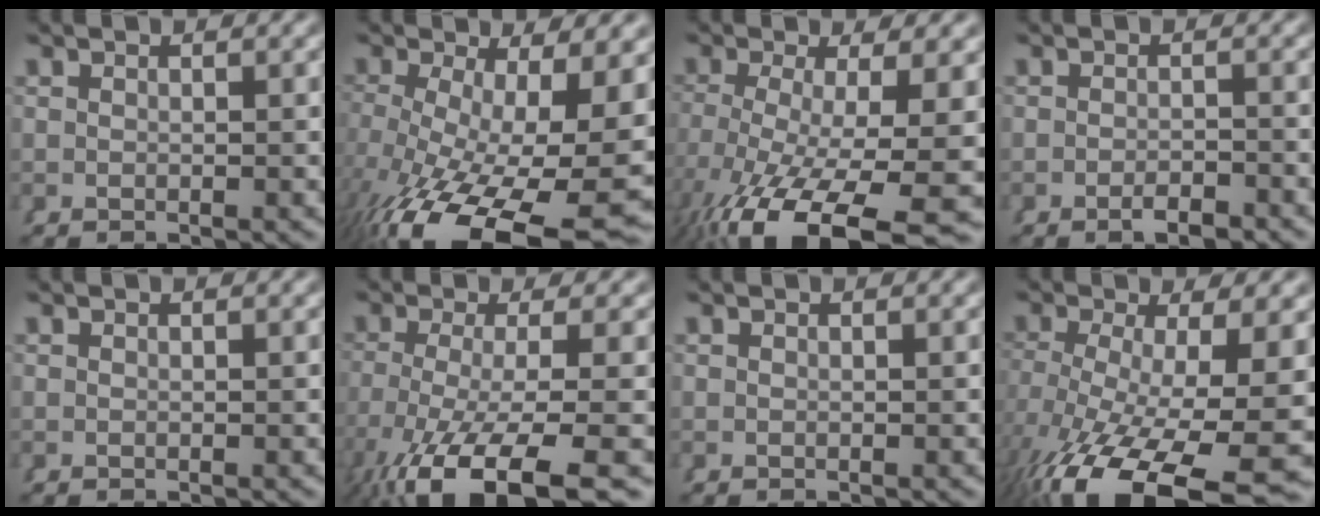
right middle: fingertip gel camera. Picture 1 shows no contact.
{"total": 13.1, "force": [-4.3, 5.9, 10.8], "torque": [-0.186, -0.053, -0.031]}
{"total": 11.6, "force": [-5.5, 4.6, 9.2], "torque": [-0.178, -0.053, -0.051]}
{"total": 2.1, "force": [-1.8, 0.1, 0.9], "torque": [-0.004, 0.000, -0.032]}
{"total": 0.0}
{"total": 10.4, "force": [-5.6, 4.0, 7.9], "torque": [-0.146, -0.049, -0.054]}
{"total": 0.0}
{"total": 11.8, "force": [-4.4, 4.9, 9.8], "torque": [-0.179, -0.052, -0.032]}